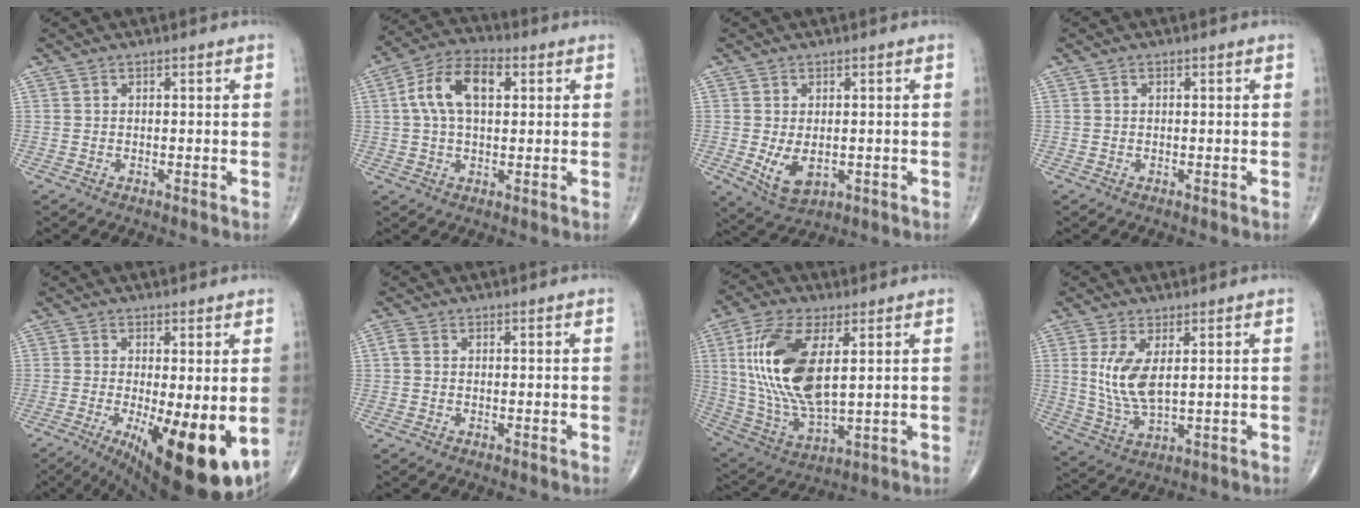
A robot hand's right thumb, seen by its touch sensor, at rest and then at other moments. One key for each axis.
{"total": 11.0, "fx": 2.4, "fy": 6.1, "fz": 8.8, "tx": -0.163, "ty": 0.025, "tz": 0.037}
{"total": 6.2, "fx": -0.9, "fy": 3.7, "fz": 4.9, "tx": -0.080, "ty": -0.014, "tz": -0.003}
{"total": 0.0}
{"total": 17.6, "fx": -4.7, "fy": 5.8, "fz": 15.9, "tx": -0.198, "ty": -0.028, "tz": -0.051}
{"total": 1.2, "fx": 0.0, "fy": 0.8, "fz": 0.8, "tx": -0.019, "ty": 0.002, "tz": -0.003}
{"total": 19.4, "fx": 4.2, "fy": 8.8, "fz": 16.7, "tx": -0.346, "ty": -0.018, "tz": 0.086}
{"total": 8.3, "fx": 1.8, "fy": 3.5, "fz": 7.3, "tx": -0.155, "ty": -0.017, "tz": 0.047}